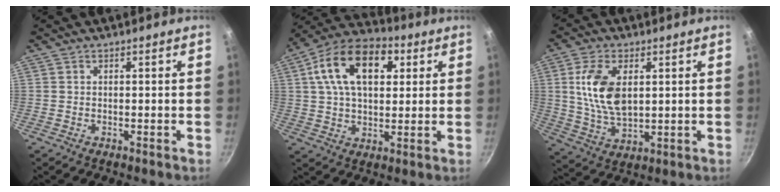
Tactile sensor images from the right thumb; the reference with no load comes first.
{"total": 17.3, "force": [5.3, 10.7, 12.6], "torque": [-0.193, 0.009, 0.076]}
{"total": 12.2, "force": [2.6, 6.8, 9.7], "torque": [-0.177, -0.013, 0.055]}